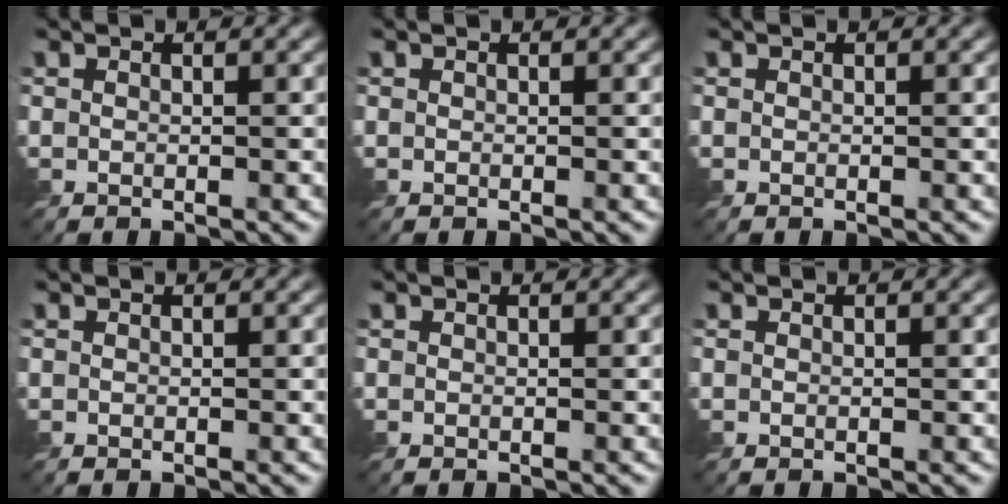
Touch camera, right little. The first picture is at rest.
{"total": 0.0}
{"total": 0.0}
{"total": 0.0}
{"total": 0.0}
{"total": 0.0}